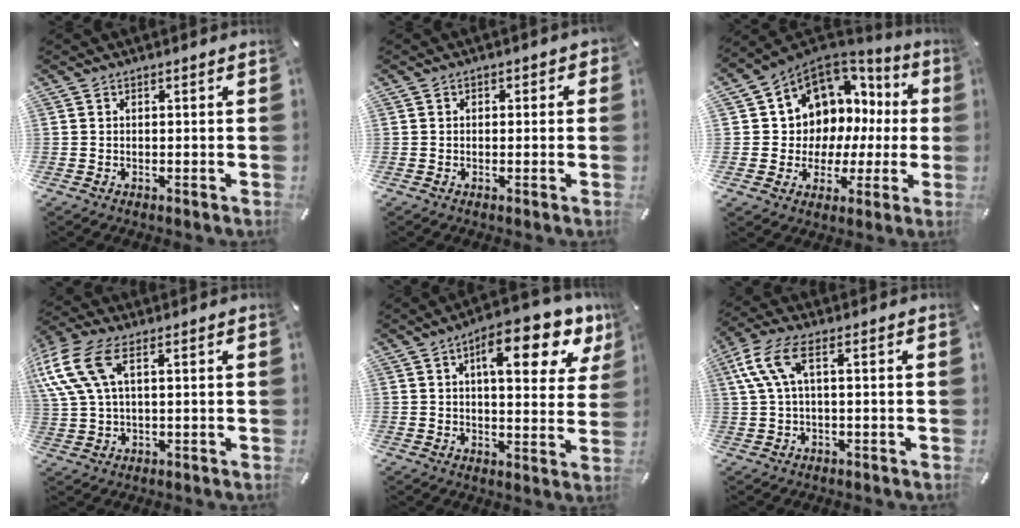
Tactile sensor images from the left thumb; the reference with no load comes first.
{"total": 1.3, "force": [-0.4, 1.1, 0.5], "torque": [-0.001, 0.003, -0.011]}
{"total": 10.3, "force": [4.5, 8.9, 2.6], "torque": [-0.062, -0.055, 0.095]}
{"total": 12.2, "force": [4.1, 6.1, 9.7], "torque": [-0.226, -0.007, 0.078]}
{"total": 14.1, "force": [7.5, 5.5, 10.6], "torque": [-0.139, -0.036, 0.116]}
{"total": 8.4, "force": [1.7, 3.1, 7.6], "torque": [-0.161, -0.006, 0.031]}